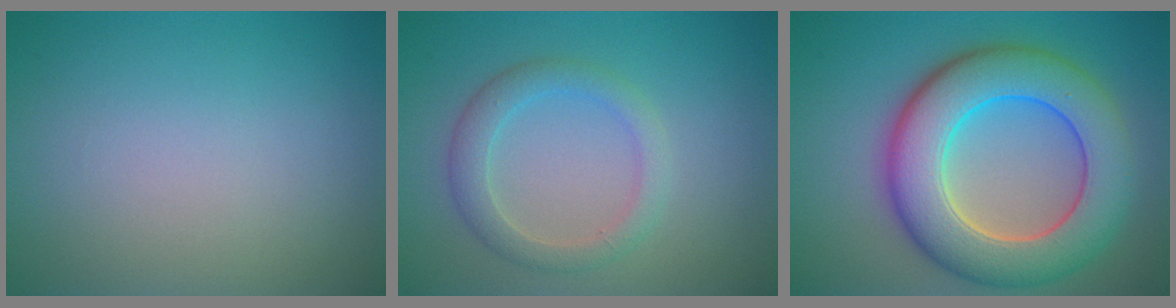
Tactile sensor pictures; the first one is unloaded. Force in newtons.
{"total": 2.9, "press": 2.9, "slide": 0.1}
{"total": 10.2, "press": 10.2, "slide": 0.4}